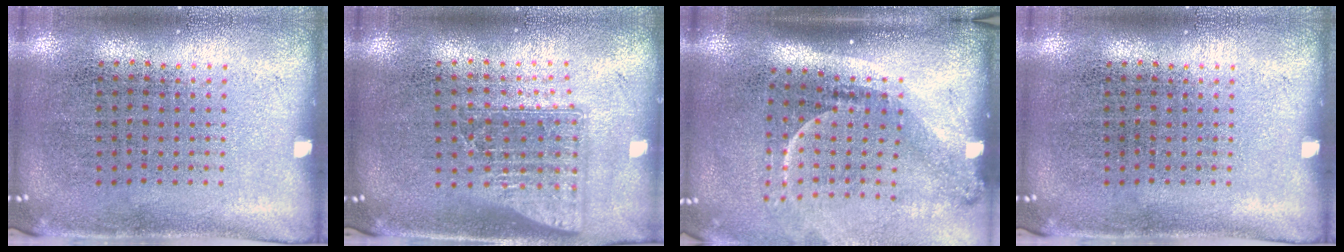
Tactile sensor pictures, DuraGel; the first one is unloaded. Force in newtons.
{"total": 1.5, "press": 1.2, "slide": 1.0}
{"total": 2.3, "press": 1.5, "slide": 1.7}
{"total": 0.0}